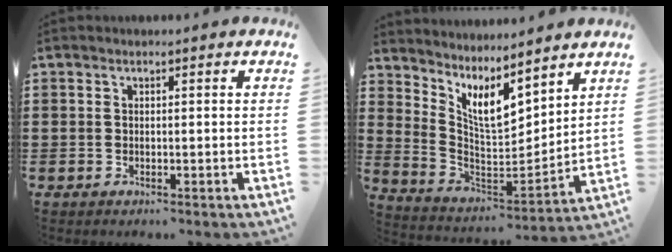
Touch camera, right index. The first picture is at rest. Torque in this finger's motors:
{"motor_torque": [0.74, 1.40, 0.20, 0.04]}